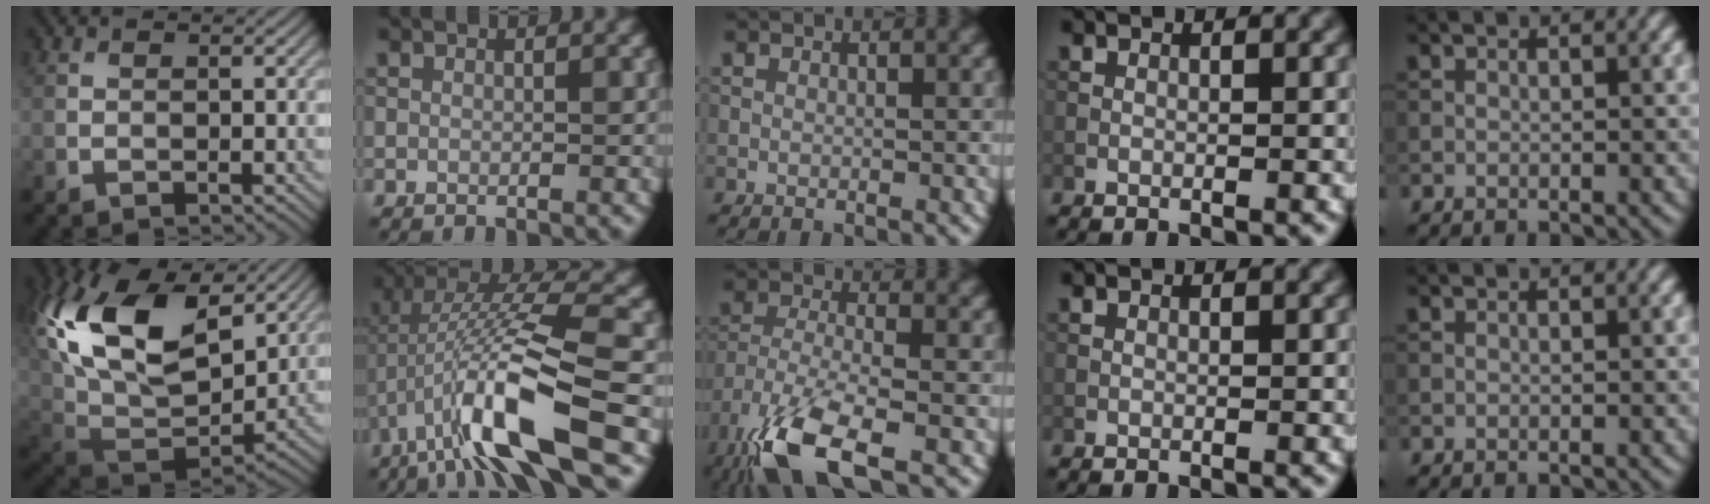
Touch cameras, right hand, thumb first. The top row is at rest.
{"thumb": {"total": 21.2, "force": [8.5, 12.8, 14.7], "torque": [-0.330, 0.034, 0.163]}, "index": {"total": 10.8, "force": [-3.7, 2.4, 9.9], "torque": [-0.194, 0.015, -0.070]}, "middle": {"total": 9.1, "force": [-5.6, 3.2, 6.5], "torque": [-0.141, -0.020, -0.112]}}